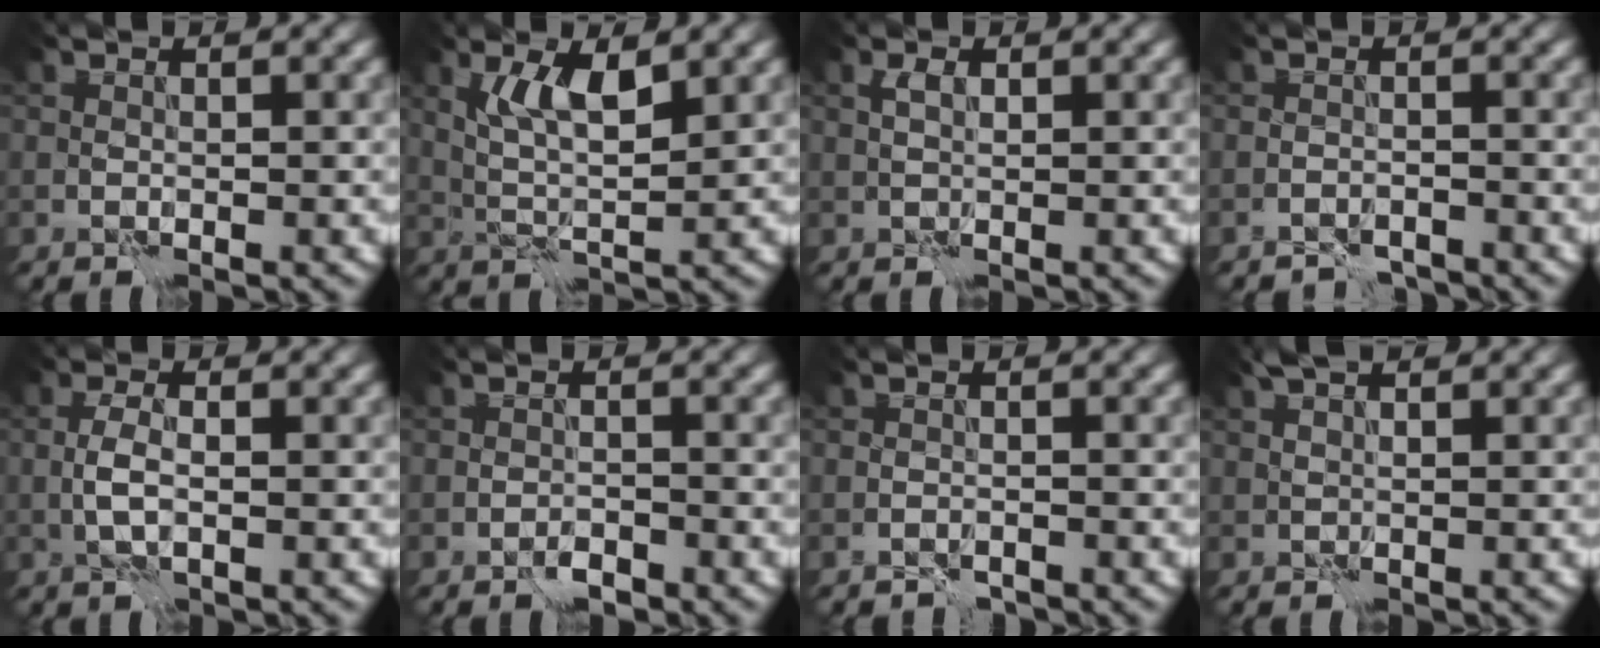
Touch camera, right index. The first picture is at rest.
{"total": 3.6, "force": [1.8, 0.8, 3.0], "torque": [-0.063, -0.003, 0.036]}
{"total": 1.0, "force": [0.6, 0.5, 0.7], "torque": [-0.012, 0.002, 0.011]}
{"total": 2.0, "force": [-2.0, 0.3, 0.0], "torque": [0.007, 0.001, -0.038]}
{"total": 1.8, "force": [-0.3, 0.5, 1.7], "torque": [-0.037, 0.002, -0.010]}
{"total": 1.4, "force": [-1.2, 0.4, 0.5], "torque": [-0.004, 0.003, -0.022]}
{"total": 1.2, "force": [-1.1, 0.3, 0.1], "torque": [0.000, 0.002, -0.022]}
{"total": 1.6, "force": [1.4, 0.1, 0.9], "torque": [-0.017, 0.005, 0.022]}